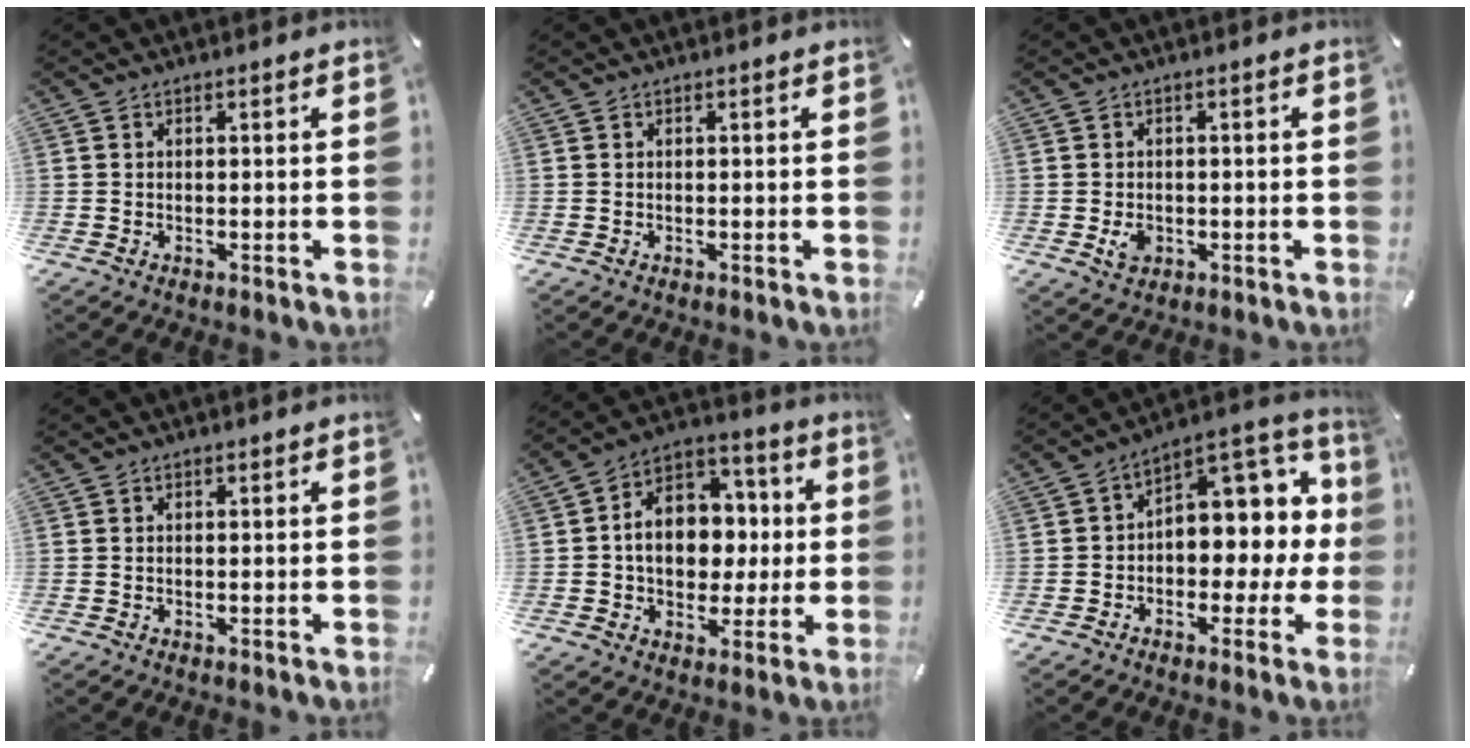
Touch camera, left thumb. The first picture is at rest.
{"total": 0.0}
{"total": 3.4, "force": [-0.8, 2.7, 1.9], "torque": [-0.031, -0.001, -0.016]}
{"total": 0.0}
{"total": 12.1, "force": [-1.0, 10.0, 6.8], "torque": [-0.114, 0.011, -0.013]}
{"total": 9.5, "force": [1.8, 7.2, 5.9], "torque": [-0.061, -0.029, 0.034]}